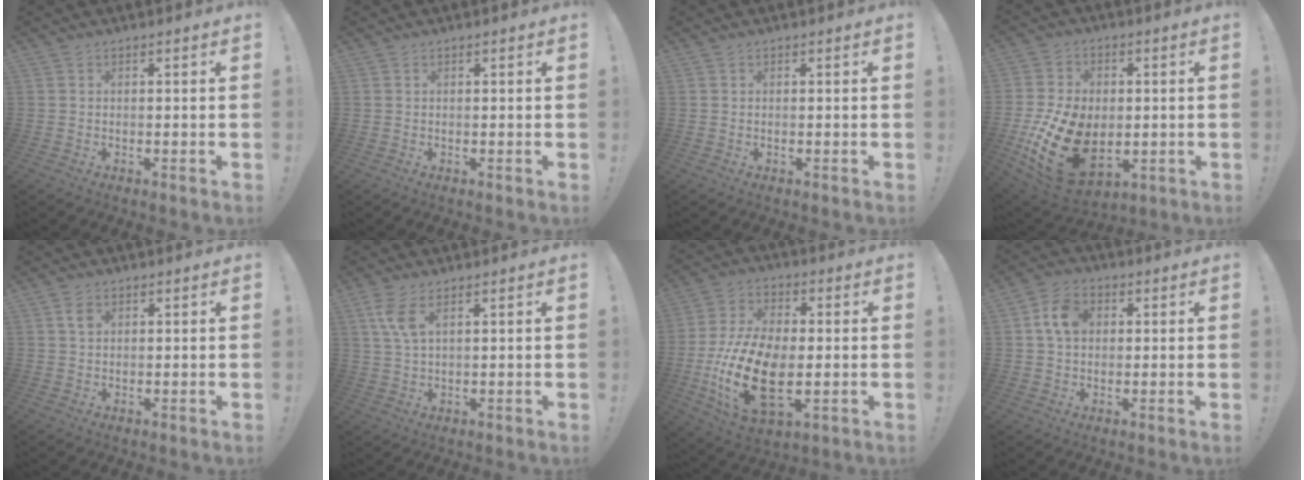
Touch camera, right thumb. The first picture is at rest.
{"total": 0.0}
{"total": 0.0}
{"total": 22.2, "force": [-4.7, 15.1, 15.5], "torque": [-0.288, 0.029, -0.060]}
{"total": 2.4, "force": [1.2, 1.6, 1.4], "torque": [-0.022, -0.001, 0.020]}
{"total": 5.9, "force": [2.8, 2.0, 4.8], "torque": [-0.102, -0.006, 0.050]}
{"total": 21.0, "force": [-4.0, 12.1, 16.6], "torque": [-0.322, 0.015, -0.058]}
{"total": 8.1, "force": [1.8, 5.7, 5.5], "torque": [-0.095, 0.015, 0.039]}